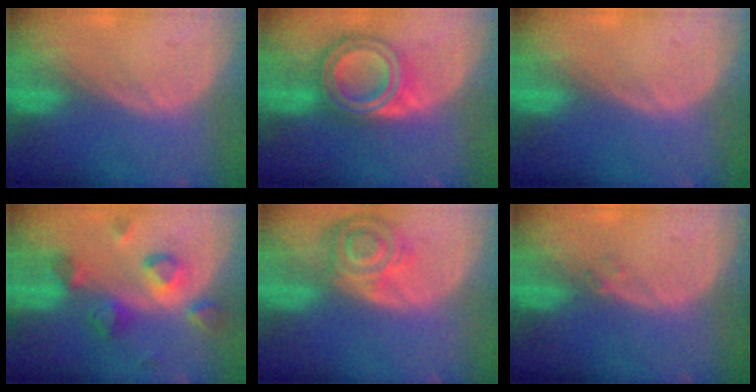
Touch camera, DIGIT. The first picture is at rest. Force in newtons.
{"total": 8.0, "press": 8.0, "slide": 0.5}
{"total": 0.0}
{"total": 8.3, "press": 7.8, "slide": 2.8}
{"total": 8.0, "press": 7.1, "slide": 3.8}
{"total": 0.9, "press": 0.9, "slide": 0.2}